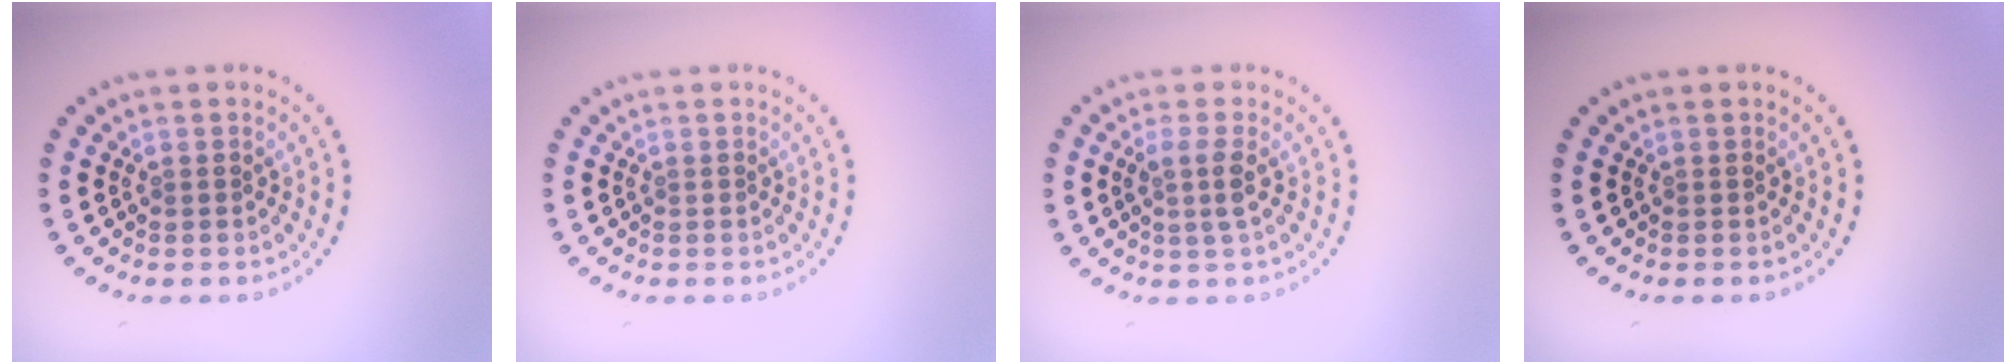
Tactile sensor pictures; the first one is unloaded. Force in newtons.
{"total": 0.0}
{"total": 1.9, "press": 1.6, "slide": 1.1}
{"total": 0.0}